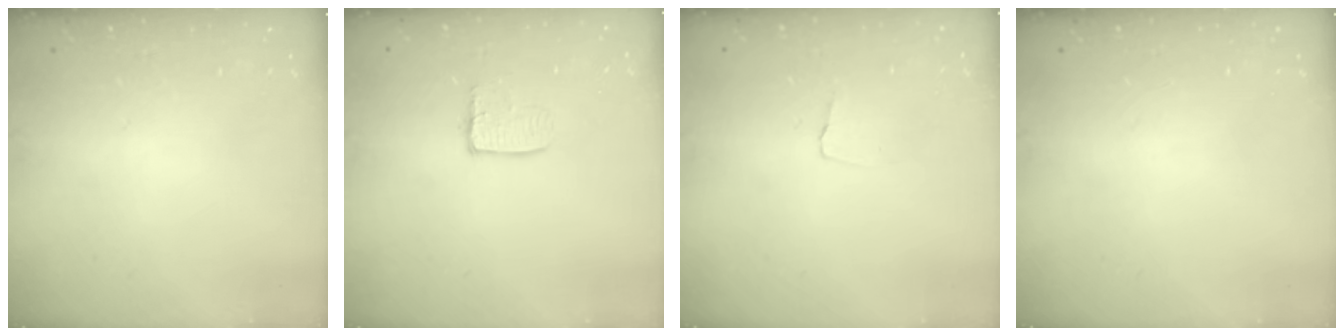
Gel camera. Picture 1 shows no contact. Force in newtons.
{"total": 5.0, "press": 5.0, "slide": 0.4}
{"total": 2.9, "press": 2.8, "slide": 0.3}
{"total": 0.0}